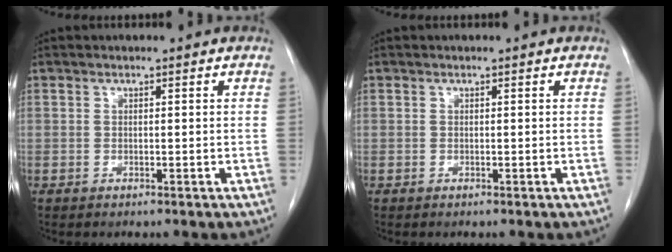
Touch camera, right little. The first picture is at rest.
{"total": 0.0}